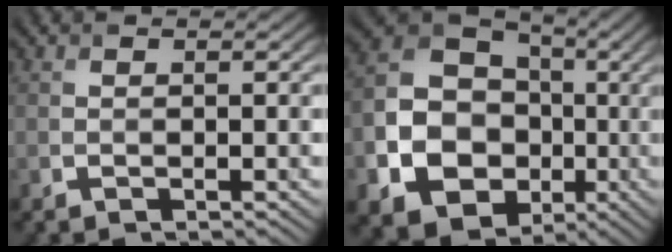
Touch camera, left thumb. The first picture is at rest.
{"total": 16.1, "force": [-4.2, 13.4, 7.9], "torque": [-0.197, -0.050, -0.081]}